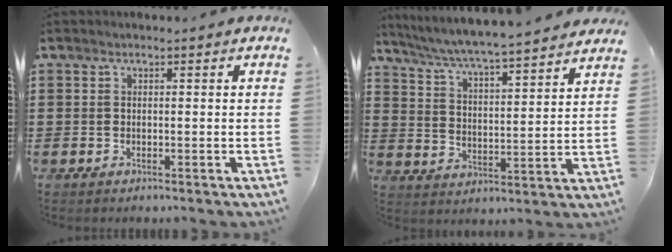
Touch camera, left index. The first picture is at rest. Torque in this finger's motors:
{"motor_torque": [2.14, 0.00, 0.62, 0.21]}